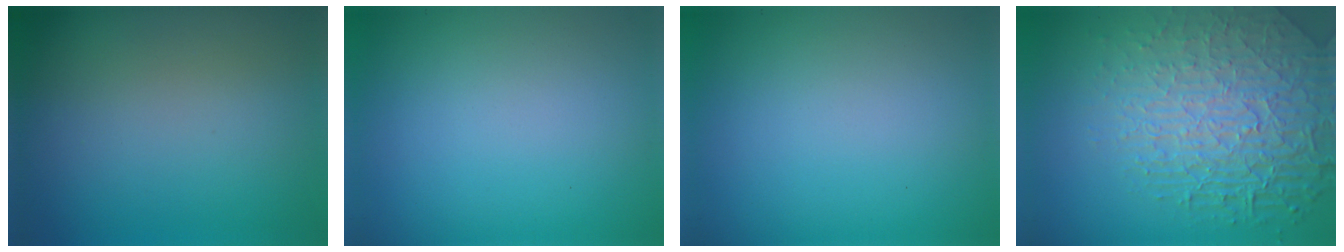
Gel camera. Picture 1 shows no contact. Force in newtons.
{"total": 0.0}
{"total": 0.0}
{"total": 8.7, "press": 5.9, "slide": 6.4}